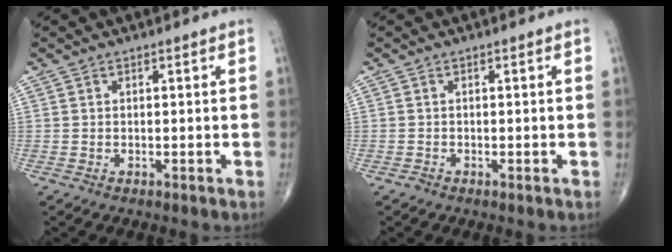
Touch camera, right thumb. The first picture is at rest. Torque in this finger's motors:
{"motor_torque": [-0.01, -0.15, -0.14, 0.01, -0.02]}